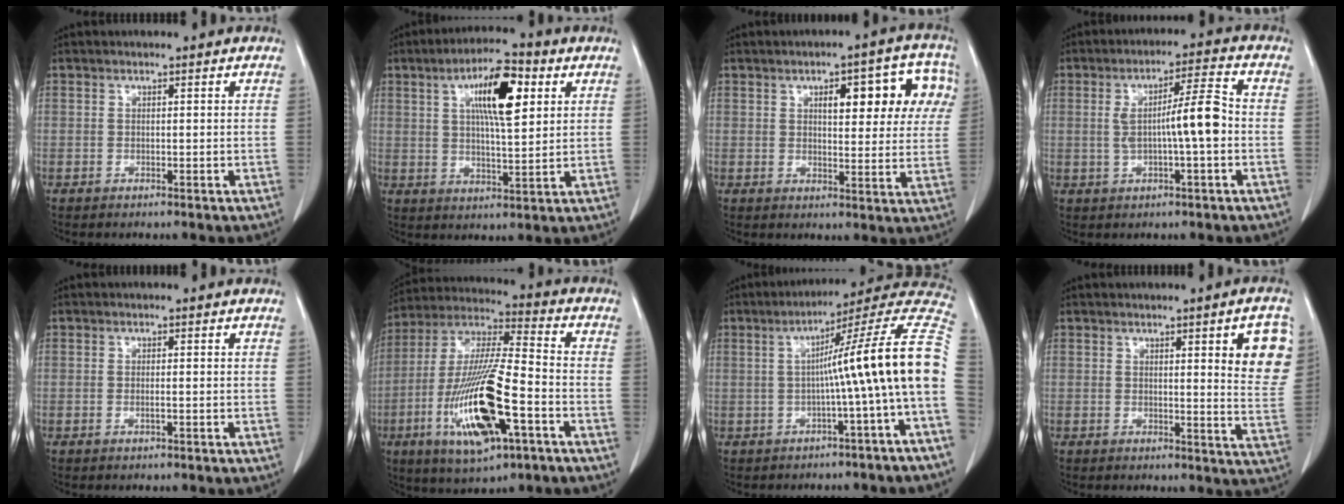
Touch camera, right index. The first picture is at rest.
{"total": 11.1, "force": [3.9, 2.6, 10.1], "torque": [-0.175, 0.013, 0.064]}
{"total": 12.3, "force": [4.4, 4.3, 10.6], "torque": [-0.120, 0.029, 0.052]}
{"total": 7.9, "force": [-0.4, 0.4, 7.9], "torque": [-0.134, 0.013, -0.007]}
{"total": 0.8, "force": [-0.2, 0.0, 0.8], "torque": [-0.018, -0.001, -0.003]}
{"total": 19.2, "force": [-6.7, 3.6, 17.6], "torque": [-0.370, -0.023, -0.116]}
{"total": 15.3, "force": [-1.5, -1.9, 15.1], "torque": [-0.188, 0.039, -0.033]}
{"total": 8.2, "force": [2.8, 1.2, 7.6], "torque": [-0.078, -0.013, 0.028]}